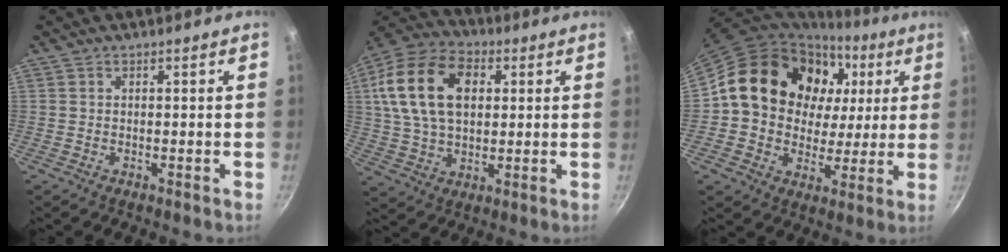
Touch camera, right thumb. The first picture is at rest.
{"total": 19.0, "force": [4.2, 12.5, 13.6], "torque": [-0.240, 0.014, 0.067]}
{"total": 22.1, "force": [6.1, 17.7, 11.7], "torque": [-0.171, 0.019, 0.103]}